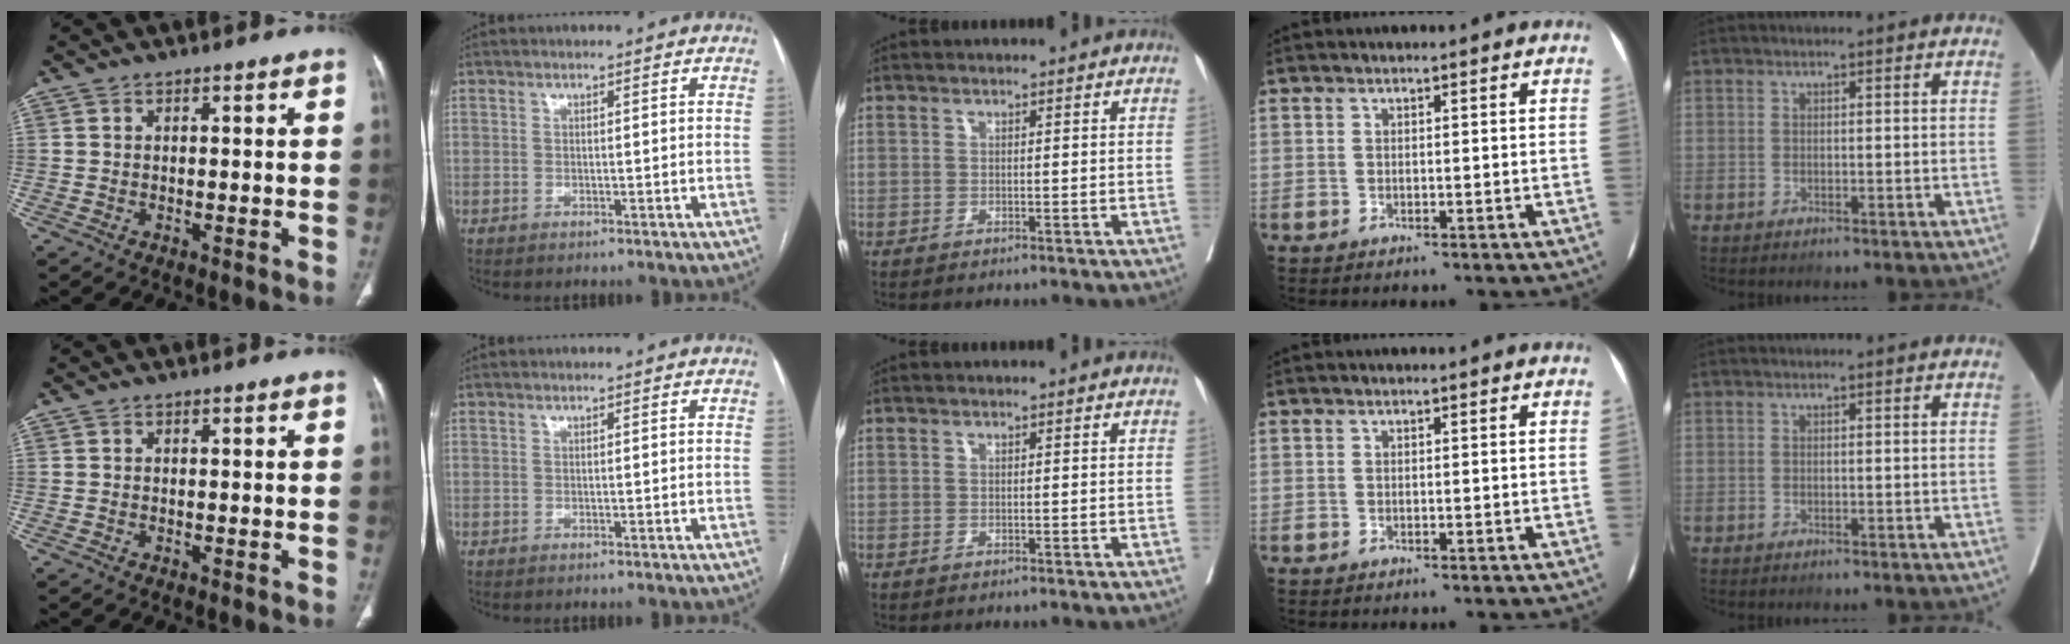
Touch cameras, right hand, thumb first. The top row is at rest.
{}